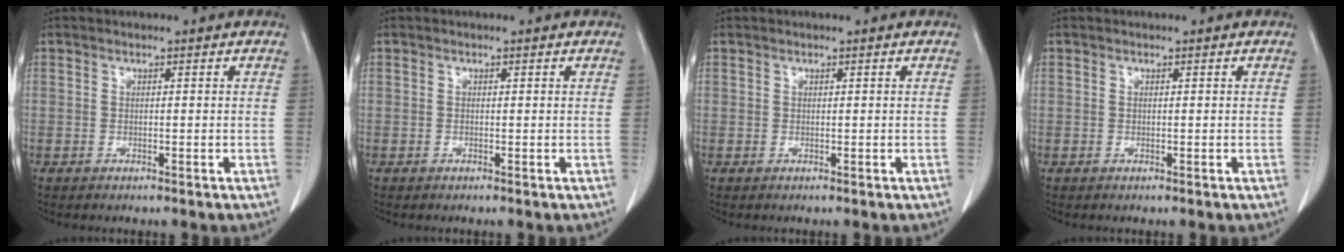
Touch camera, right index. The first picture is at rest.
{"total": 0.0}
{"total": 0.0}
{"total": 0.0}